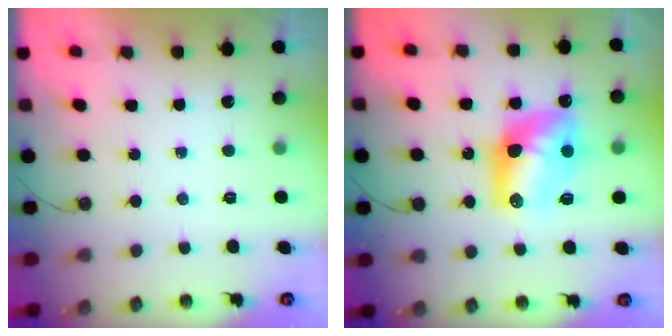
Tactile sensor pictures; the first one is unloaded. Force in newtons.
{"total": 12.6, "press": 12.6, "slide": 0.9}